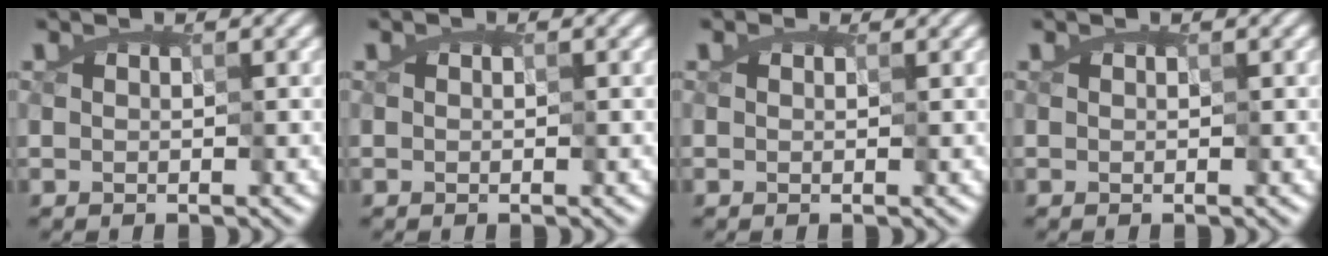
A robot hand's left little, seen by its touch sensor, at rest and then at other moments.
{"total": 0.0}
{"total": 0.7, "force": [0.6, 0.3, 0.0], "torque": [-0.007, -0.002, 0.010]}
{"total": 0.0}